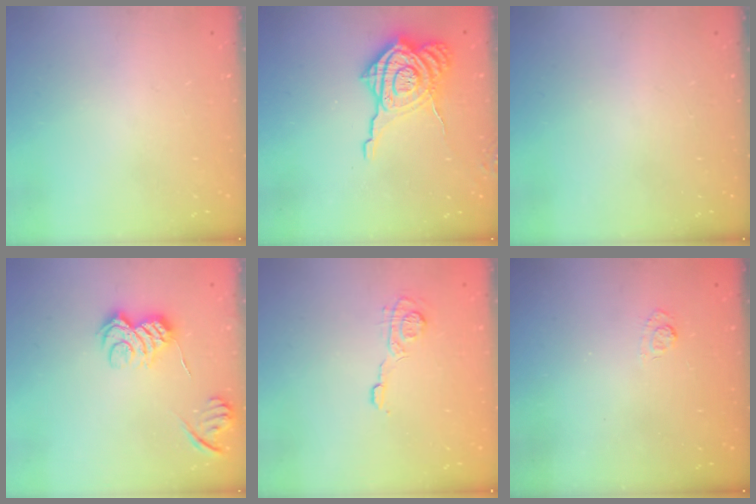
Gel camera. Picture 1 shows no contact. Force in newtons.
{"total": 15.0, "press": 15.0, "slide": 1.2}
{"total": 0.0}
{"total": 9.7, "press": 9.7, "slide": 0.4}
{"total": 8.1, "press": 8.1, "slide": 0.7}
{"total": 2.7, "press": 2.3, "slide": 1.5}